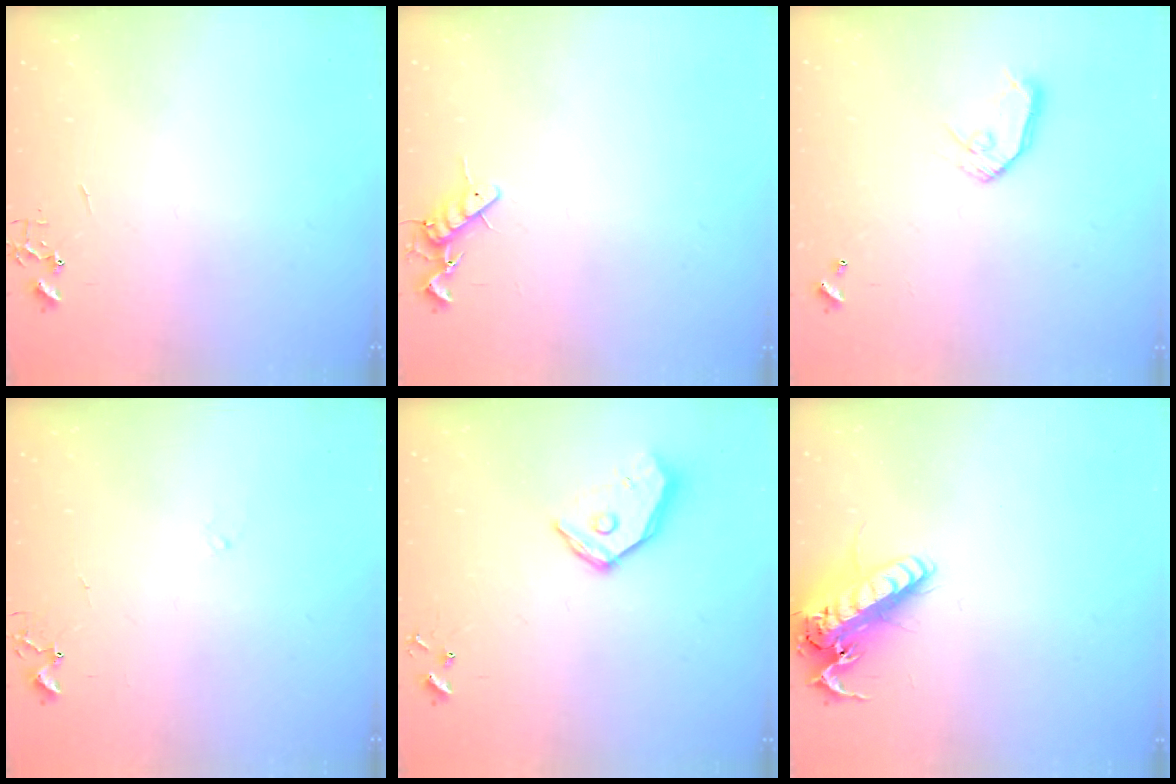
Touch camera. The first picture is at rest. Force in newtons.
{"total": 8.0, "press": 7.9, "slide": 1.4}
{"total": 8.8, "press": 8.8, "slide": 0.6}
{"total": 6.5, "press": 6.5, "slide": 0.7}
{"total": 12.3, "press": 12.1, "slide": 1.9}
{"total": 17.4, "press": 17.1, "slide": 3.3}